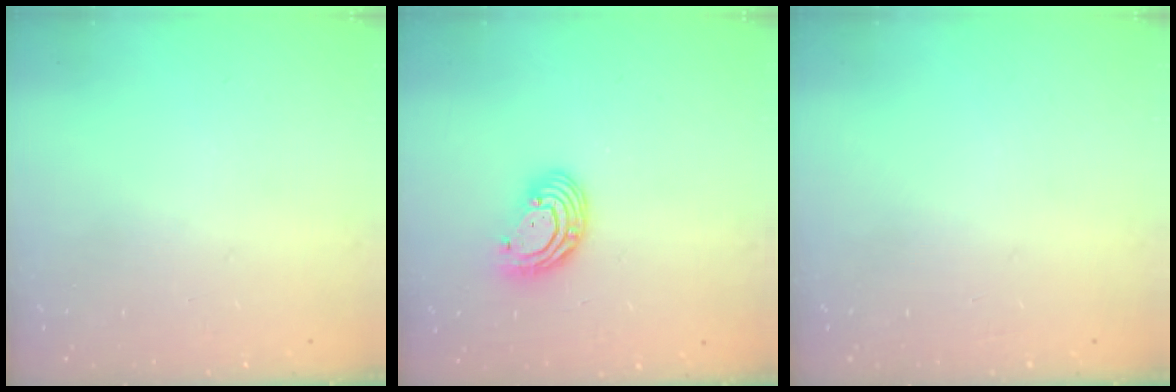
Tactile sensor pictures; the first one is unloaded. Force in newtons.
{"total": 9.3, "press": 9.3, "slide": 1.0}
{"total": 0.0}